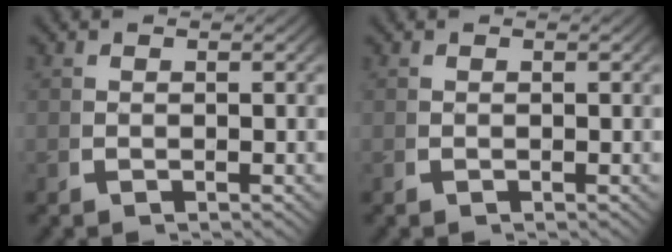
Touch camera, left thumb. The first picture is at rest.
{"total": 0.0}